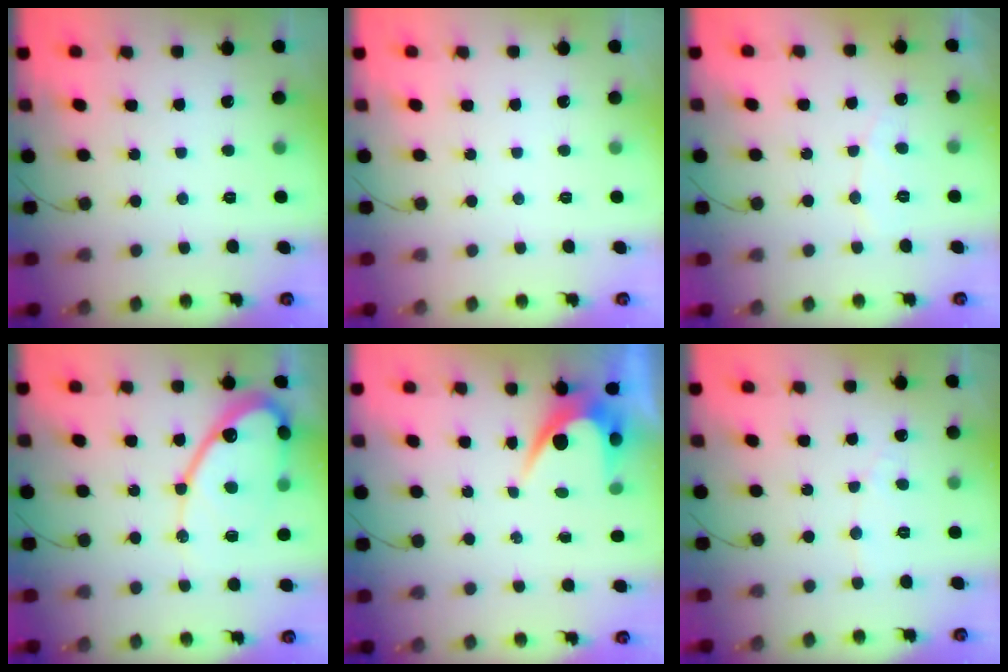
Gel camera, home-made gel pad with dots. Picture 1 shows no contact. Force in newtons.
{"total": 0.0}
{"total": 4.4, "press": 4.4, "slide": 0.4}
{"total": 15.5, "press": 15.5, "slide": 1.2}
{"total": 5.4, "press": 5.4, "slide": 0.4}
{"total": 3.4, "press": 3.4, "slide": 0.4}